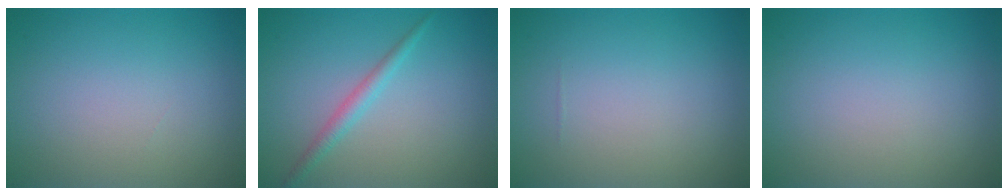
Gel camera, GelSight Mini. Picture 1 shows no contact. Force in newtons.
{"total": 1.7, "press": 1.7, "slide": 0.1}
{"total": 0.0}
{"total": 0.0}